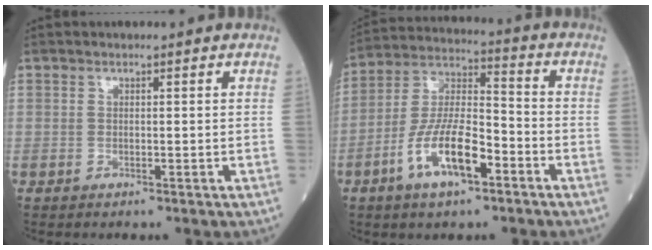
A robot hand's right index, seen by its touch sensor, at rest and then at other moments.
{"total": 12.1, "force": [-5.5, 3.7, 10.1], "torque": [-0.209, 0.004, -0.102]}